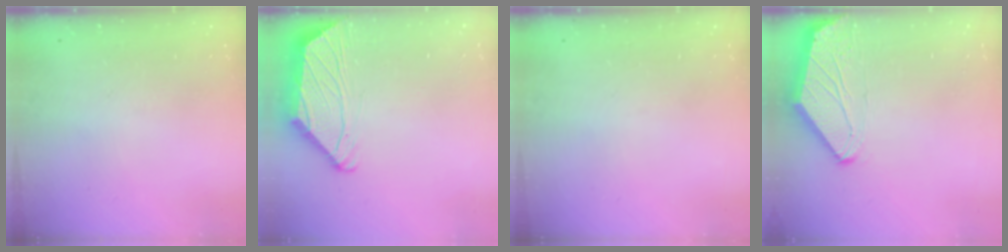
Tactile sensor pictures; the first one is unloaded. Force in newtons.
{"total": 2.3, "press": 2.2, "slide": 0.6}
{"total": 0.0}
{"total": 0.0}